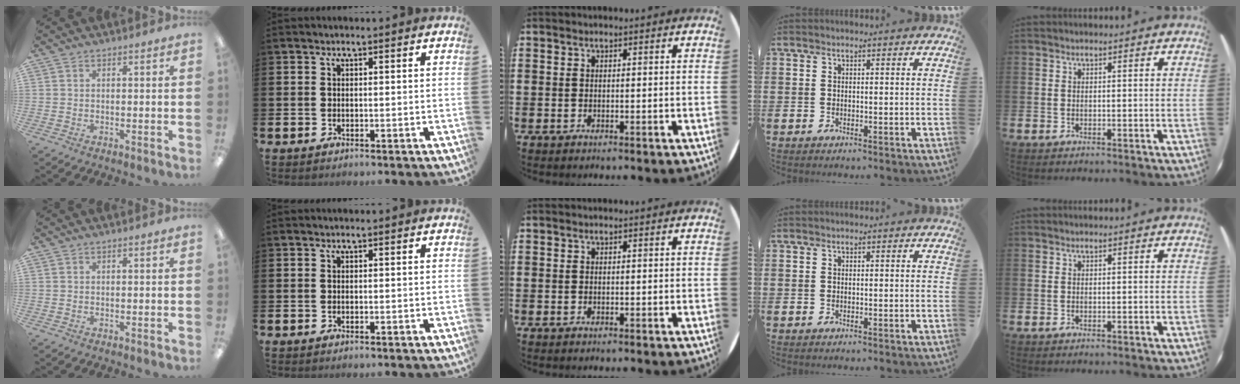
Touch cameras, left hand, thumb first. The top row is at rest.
{}